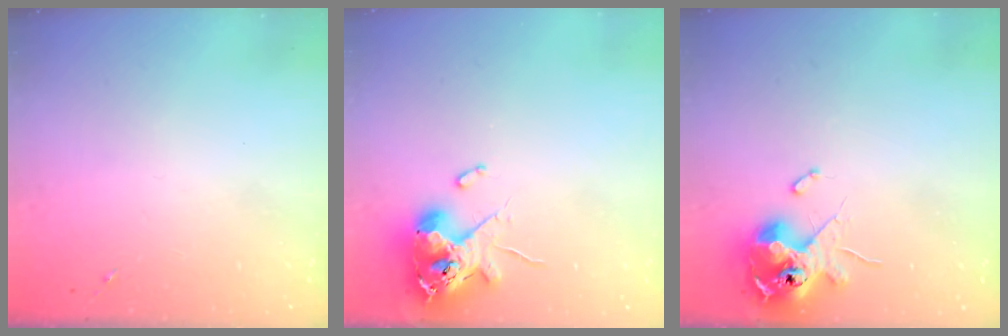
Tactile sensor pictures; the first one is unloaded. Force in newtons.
{"total": 12.0, "press": 11.9, "slide": 1.9}
{"total": 11.6, "press": 11.4, "slide": 2.1}